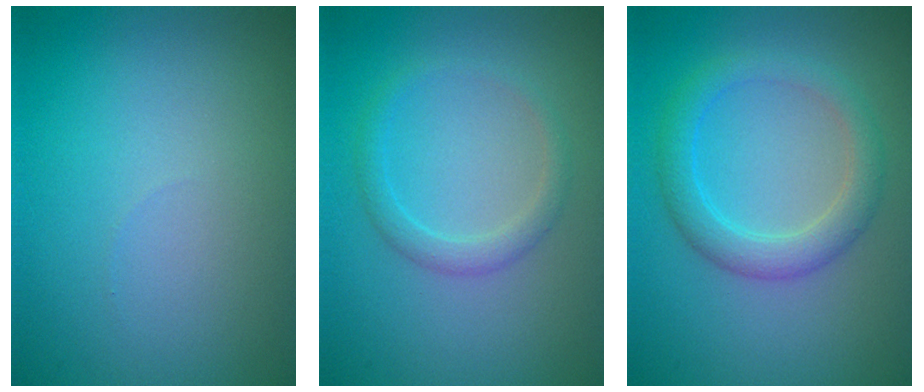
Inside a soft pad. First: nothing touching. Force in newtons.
{"total": 1.7, "press": 1.7, "slide": 0.1}
{"total": 3.2, "press": 3.2, "slide": 0.1}